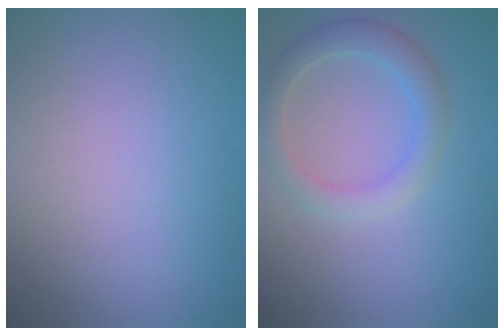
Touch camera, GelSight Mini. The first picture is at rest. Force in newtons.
{"total": 2.9, "press": 2.9, "slide": 0.2}